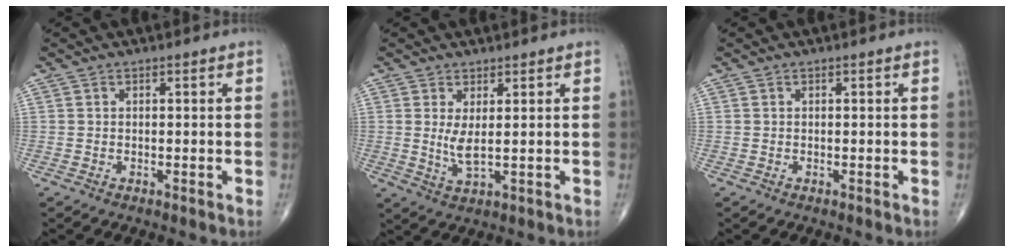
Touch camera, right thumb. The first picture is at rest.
{"total": 3.8, "force": [0.7, 0.9, 3.6], "torque": [-0.076, -0.017, 0.020]}
{"total": 0.0}